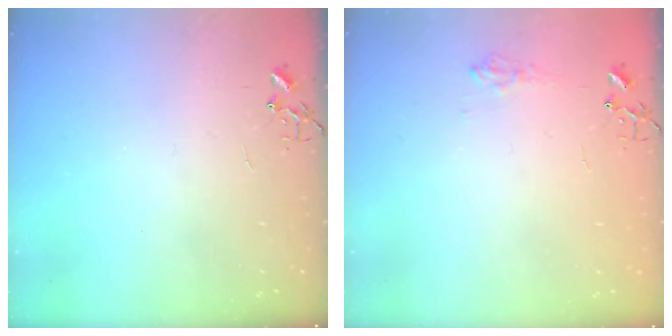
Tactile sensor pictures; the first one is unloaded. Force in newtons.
{"total": 7.3, "press": 7.3, "slide": 0.3}